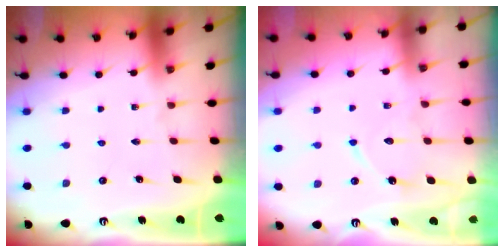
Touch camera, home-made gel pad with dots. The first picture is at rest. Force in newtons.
{"total": 8.9, "press": 8.8, "slide": 0.7}